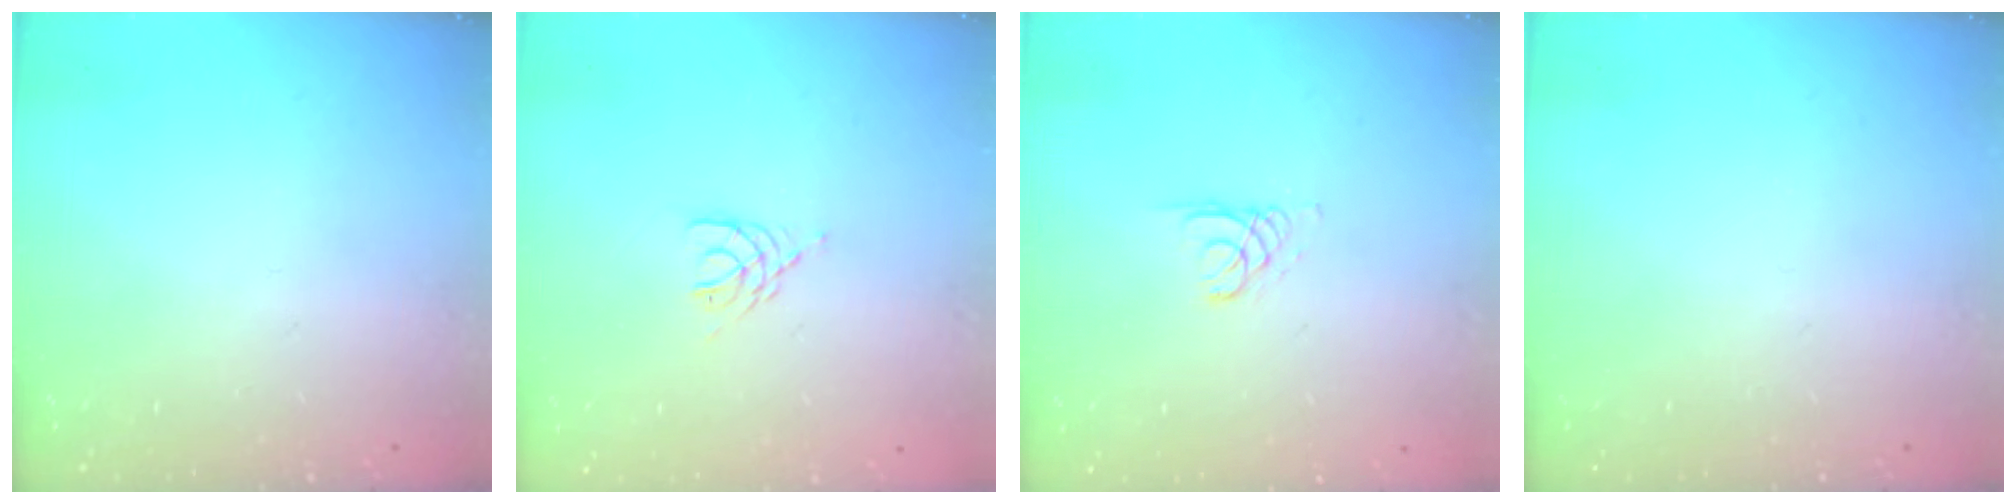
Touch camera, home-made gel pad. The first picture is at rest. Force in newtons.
{"total": 3.0, "press": 3.0, "slide": 0.5}
{"total": 1.3, "press": 1.3, "slide": 0.1}
{"total": 0.0}